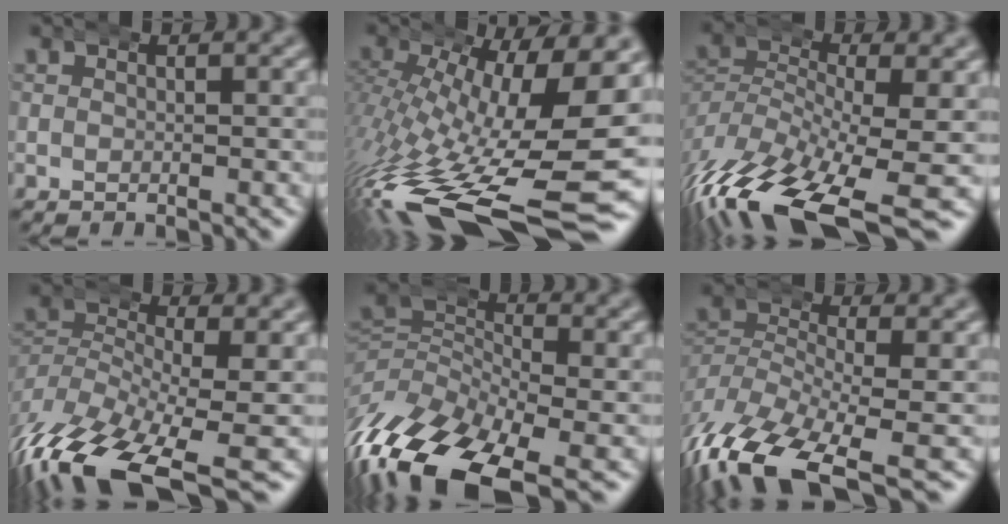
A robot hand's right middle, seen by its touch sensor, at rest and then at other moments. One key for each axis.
{"total": 14.0, "fx": -4.8, "fy": 5.3, "fz": 12.1, "tx": -0.205, "ty": -0.051, "tz": -0.040}
{"total": 10.2, "fx": -6.6, "fy": 3.5, "fz": 7.1, "tx": -0.161, "ty": -0.046, "tz": -0.083}
{"total": 9.3, "fx": -5.8, "fy": 3.6, "fz": 6.3, "tx": -0.150, "ty": -0.043, "tz": -0.075}
{"total": 10.3, "fx": -4.6, "fy": 6.3, "fz": 6.8, "tx": -0.145, "ty": -0.037, "tz": -0.065}
{"total": 9.5, "fx": -5.7, "fy": 4.5, "fz": 6.2, "tx": -0.155, "ty": -0.048, "tz": -0.071}